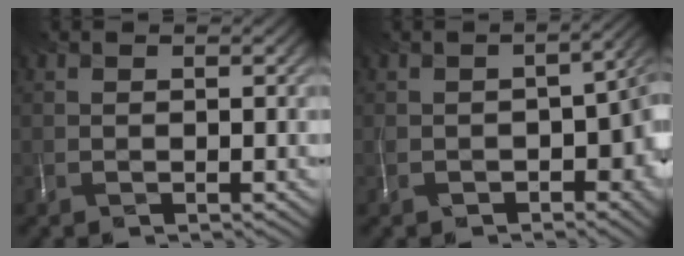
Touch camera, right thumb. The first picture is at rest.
{"total": 7.6, "force": [-2.5, 4.5, 5.6], "torque": [-0.075, -0.026, -0.037]}